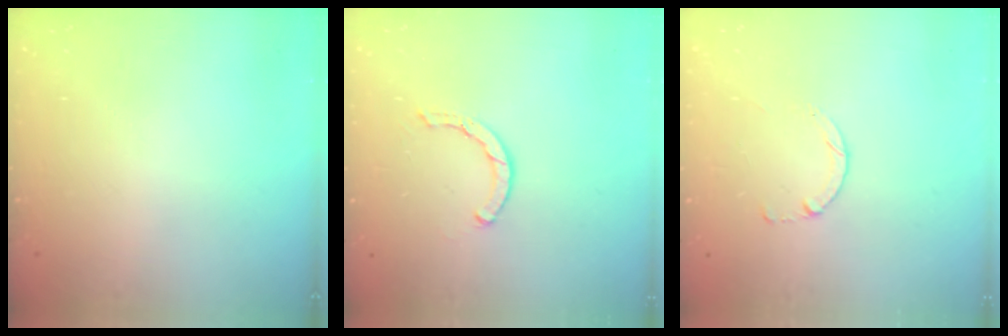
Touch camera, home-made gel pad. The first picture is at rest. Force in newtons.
{"total": 1.6, "press": 1.6, "slide": 0.1}
{"total": 0.0}